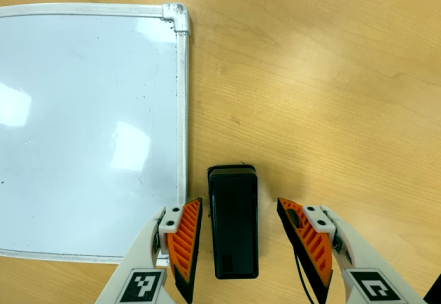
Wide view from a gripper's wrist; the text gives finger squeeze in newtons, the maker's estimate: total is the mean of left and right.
{"total": 0.0}